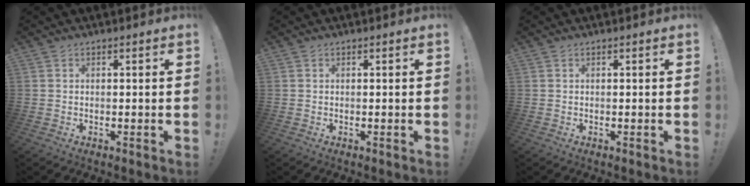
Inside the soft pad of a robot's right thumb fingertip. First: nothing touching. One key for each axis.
{"total": 0.0}
{"total": 0.0}